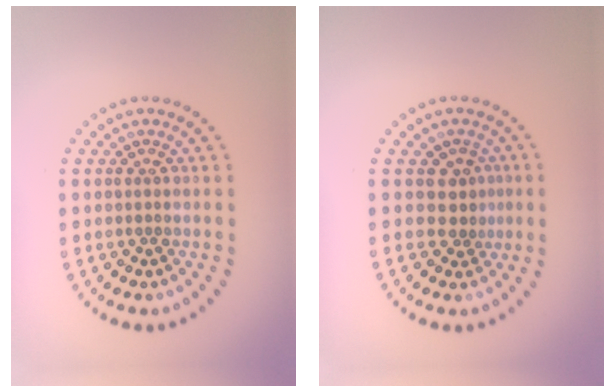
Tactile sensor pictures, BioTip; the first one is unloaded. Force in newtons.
{"total": 1.7, "press": 1.4, "slide": 1.0}